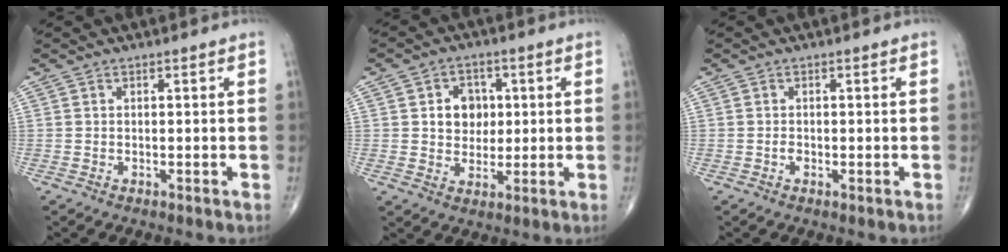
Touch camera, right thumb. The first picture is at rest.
{"total": 7.8, "force": [1.3, 6.6, 4.0], "torque": [-0.019, 0.000, 0.022]}
{"total": 0.9, "force": [-0.3, 0.6, 0.6], "torque": [-0.012, 0.000, -0.005]}